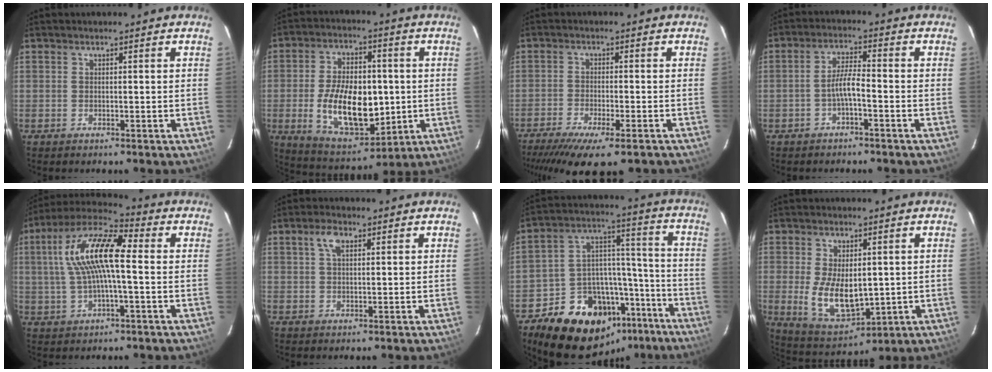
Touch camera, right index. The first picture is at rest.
{"total": 17.0, "force": [-1.7, 9.6, 14.0], "torque": [-0.260, 0.000, -0.009]}
{"total": 13.5, "force": [-10.4, 2.5, 8.2], "torque": [-0.169, -0.048, -0.164]}
{"total": 3.7, "force": [-1.8, 0.4, 3.2], "torque": [-0.067, 0.009, -0.035]}
{"total": 13.9, "force": [1.4, 4.1, 13.2], "torque": [-0.258, 0.025, 0.017]}
{"total": 3.2, "force": [1.4, 1.6, 2.3], "torque": [-0.046, 0.009, 0.026]}
{"total": 21.0, "force": [-14.8, 12.6, 8.0], "torque": [-0.160, 0.073, -0.202]}
{"total": 11.3, "force": [-0.1, 6.2, 9.4], "torque": [-0.193, -0.017, 0.017]}